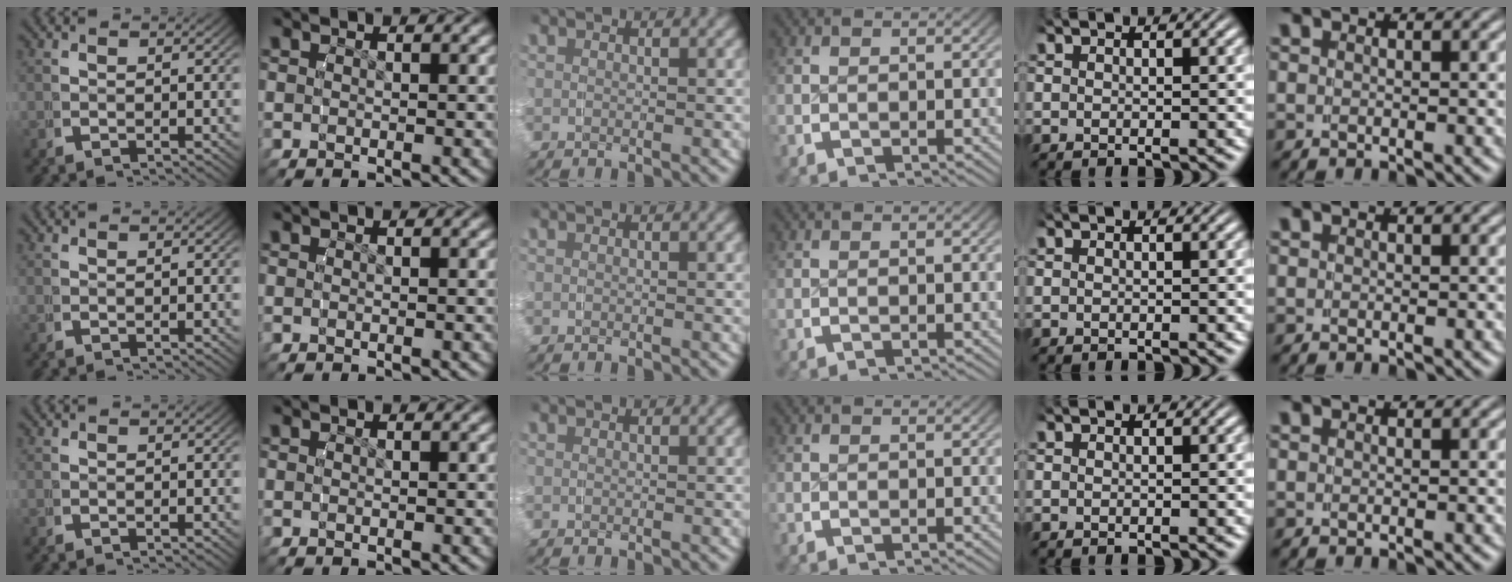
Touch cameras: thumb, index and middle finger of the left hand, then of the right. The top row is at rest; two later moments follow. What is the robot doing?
{"motion": "grasp_and_lifting", "object": "water bottle"}